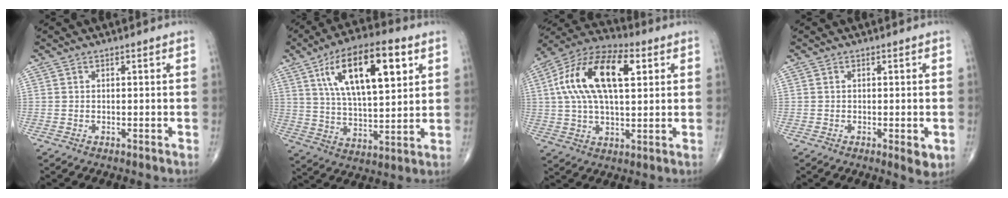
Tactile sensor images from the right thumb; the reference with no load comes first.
{"total": 19.4, "force": [7.6, 7.6, 16.1], "torque": [-0.253, -0.015, 0.129]}
{"total": 19.0, "force": [4.8, 9.2, 15.9], "torque": [-0.290, 0.020, 0.077]}
{"total": 2.9, "force": [-0.7, 0.9, 2.7], "torque": [-0.031, -0.008, -0.009]}